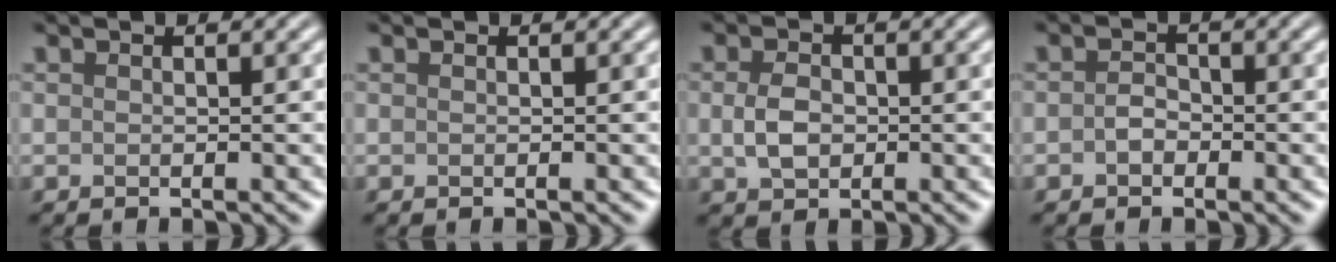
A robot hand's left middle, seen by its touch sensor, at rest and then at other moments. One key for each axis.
{"total": 0.0}
{"total": 2.7, "fx": -0.1, "fy": 2.0, "fz": 1.9, "tx": -0.042, "ty": -0.002, "tz": -0.002}
{"total": 1.4, "fx": -0.5, "fy": 1.1, "fz": 0.8, "tx": -0.015, "ty": 0.001, "tz": -0.013}